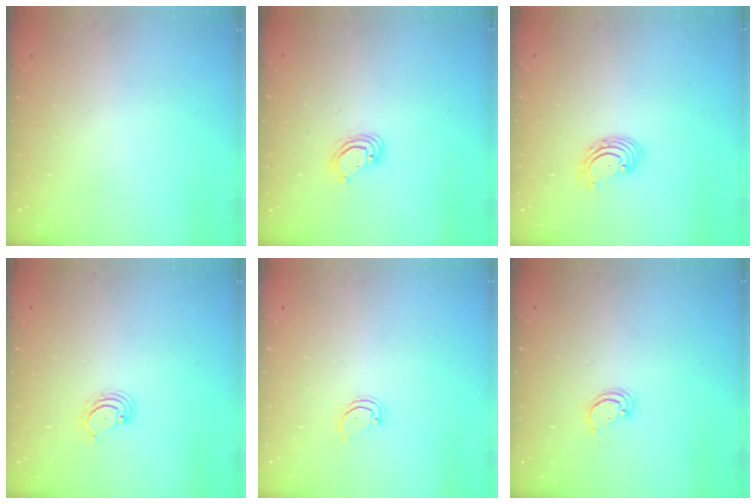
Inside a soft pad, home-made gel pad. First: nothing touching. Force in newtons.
{"total": 4.6, "press": 4.6, "slide": 0.2}
{"total": 2.7, "press": 2.7, "slide": 0.1}
{"total": 3.2, "press": 3.1, "slide": 0.4}
{"total": 2.6, "press": 2.6, "slide": 0.2}
{"total": 2.4, "press": 2.4, "slide": 0.2}